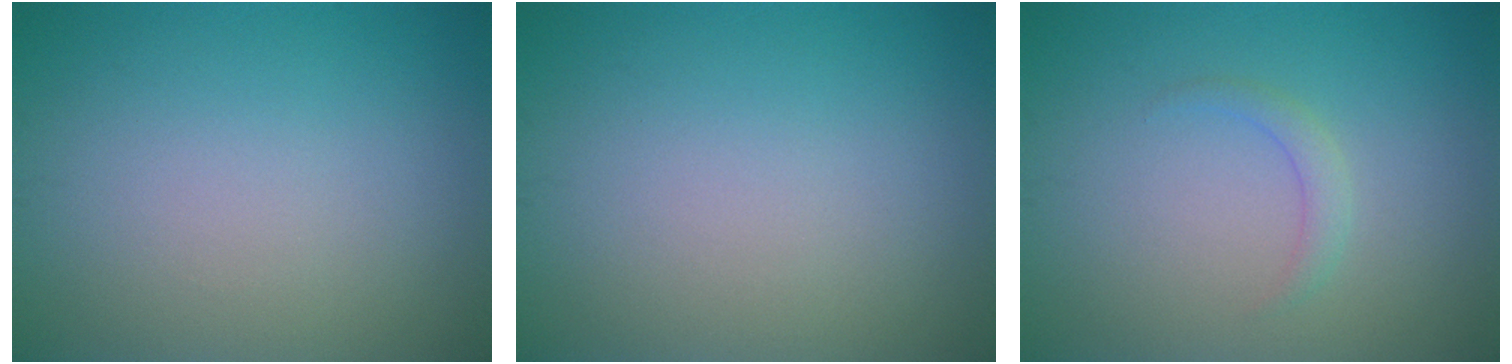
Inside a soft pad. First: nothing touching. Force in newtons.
{"total": 0.0}
{"total": 1.2, "press": 1.2, "slide": 0.1}